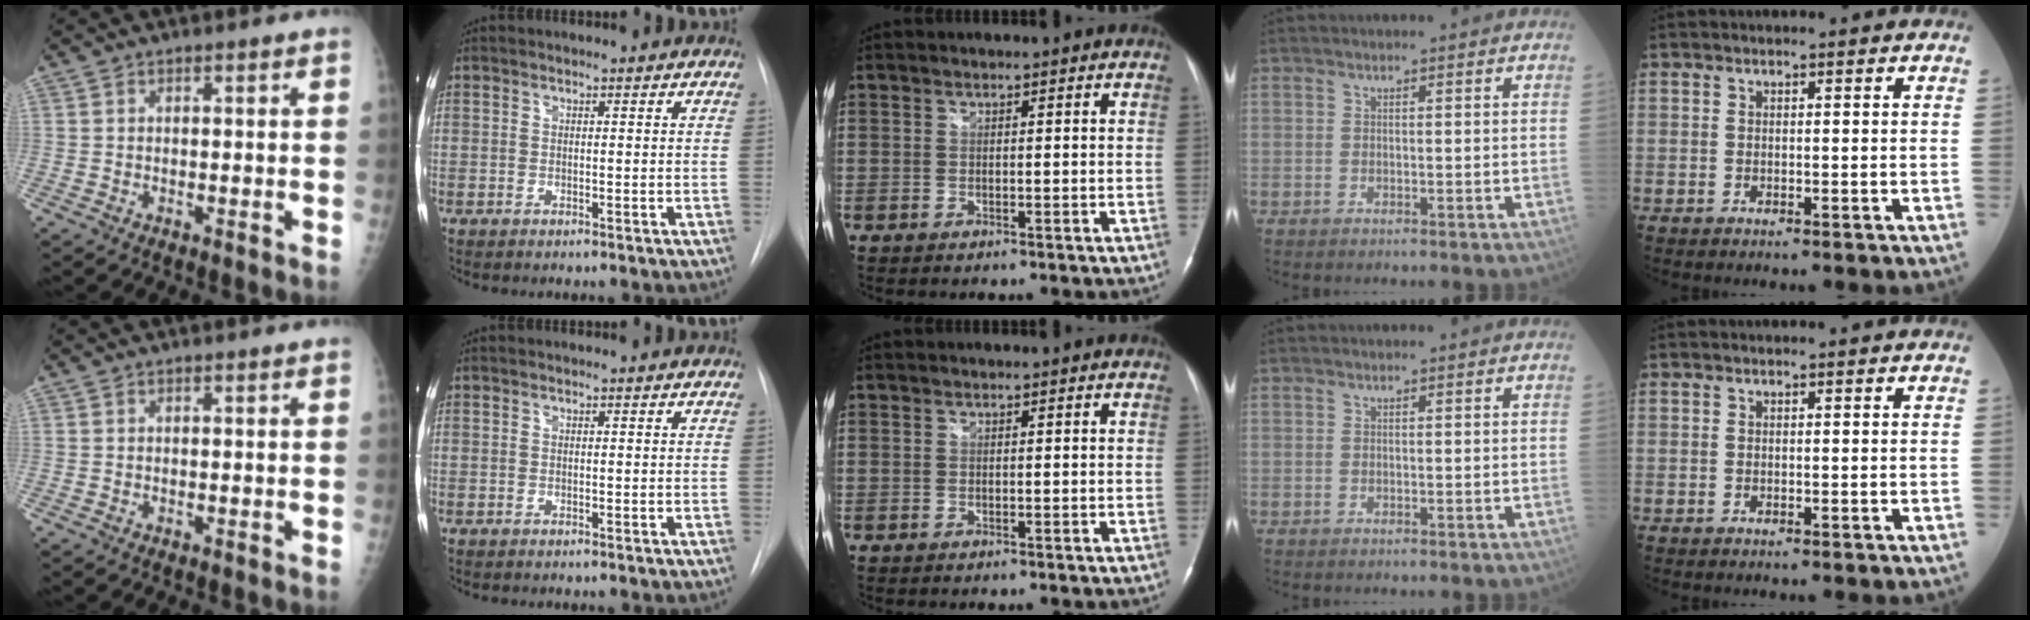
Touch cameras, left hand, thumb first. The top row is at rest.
{}